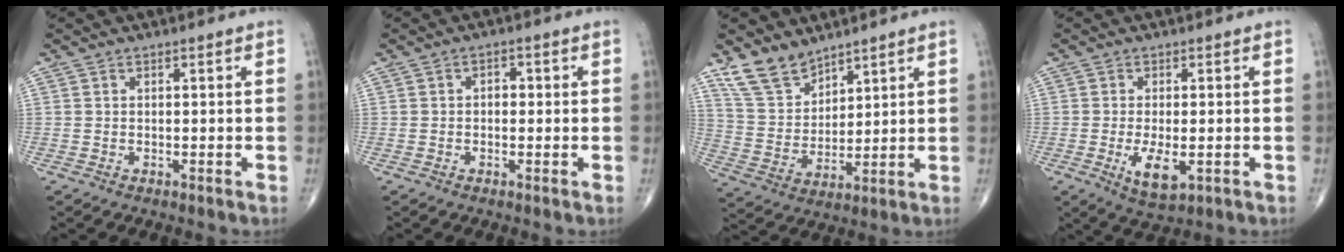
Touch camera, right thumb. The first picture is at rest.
{"total": 2.2, "force": [0.1, 1.5, 1.5], "torque": [-0.006, 0.007, -0.004]}
{"total": 9.2, "force": [7.3, 4.6, 3.1], "torque": [-0.047, -0.039, 0.160]}
{"total": 6.0, "force": [-1.5, 2.5, 5.3], "torque": [-0.095, -0.013, -0.018]}